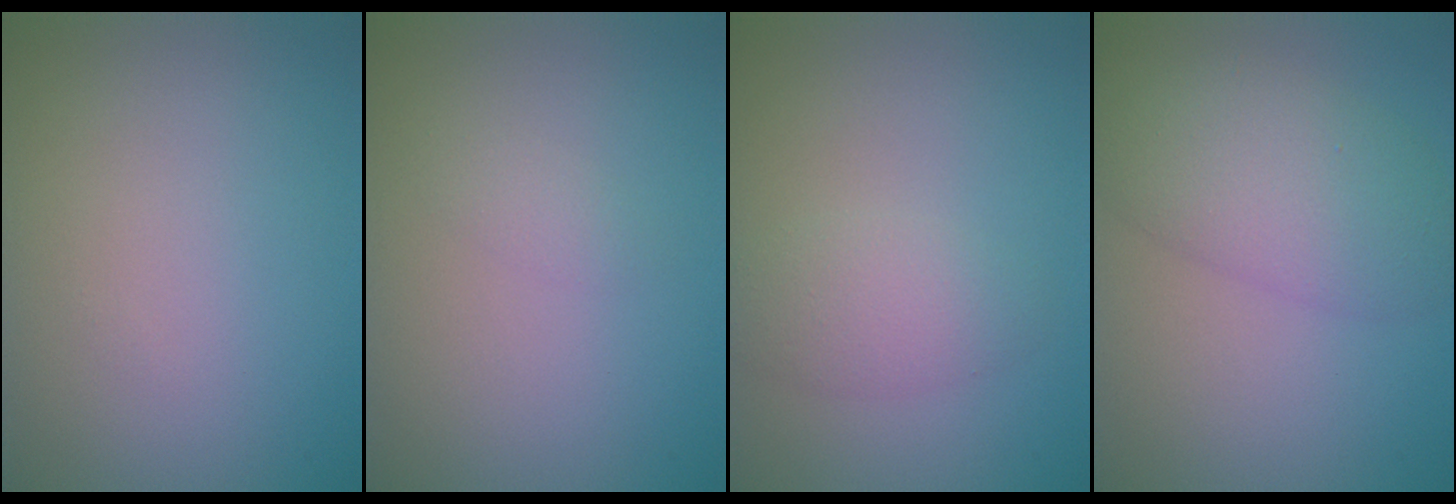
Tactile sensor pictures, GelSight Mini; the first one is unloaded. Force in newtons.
{"total": 0.9, "press": 0.9, "slide": 0.0}
{"total": 2.6, "press": 2.6, "slide": 0.0}
{"total": 5.8, "press": 5.8, "slide": 0.2}